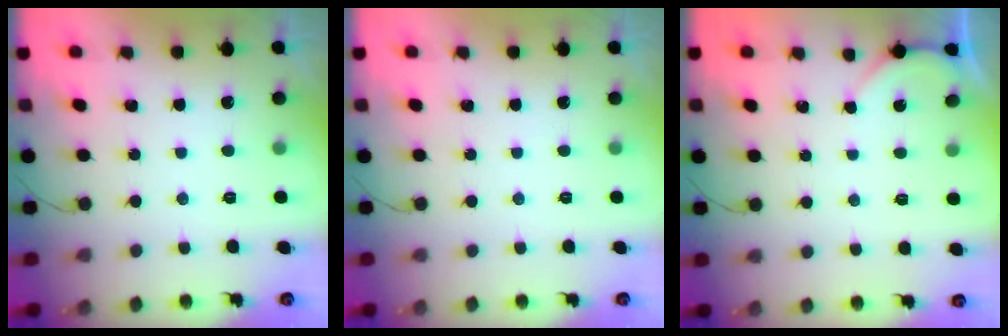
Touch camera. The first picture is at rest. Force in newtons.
{"total": 0.0}
{"total": 1.6, "press": 1.6, "slide": 0.2}